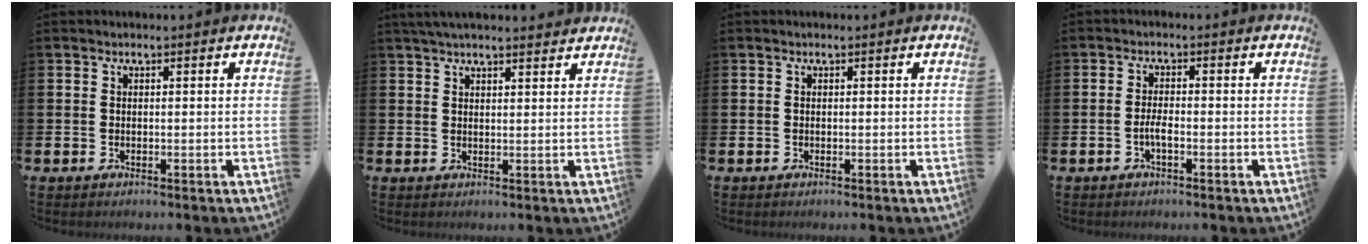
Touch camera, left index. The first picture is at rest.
{"total": 3.2, "force": [3.0, 0.3, 1.0], "torque": [-0.026, -0.004, 0.056]}
{"total": 0.0}
{"total": 1.9, "force": [-0.8, 0.5, 1.7], "torque": [-0.026, 0.000, -0.017]}